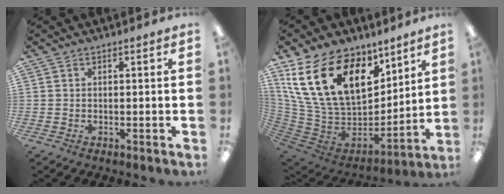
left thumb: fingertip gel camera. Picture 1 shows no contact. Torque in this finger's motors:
{"motor_torque": [0.43, 1.48, 1.18, -1.59, 0.29]}